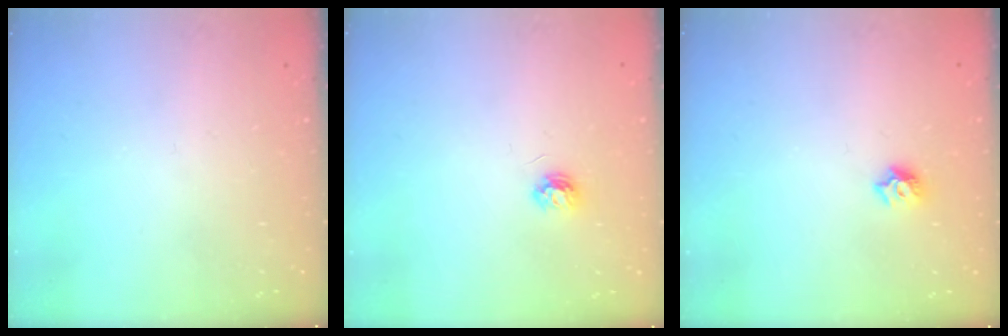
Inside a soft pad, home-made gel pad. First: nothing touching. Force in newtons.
{"total": 3.9, "press": 3.8, "slide": 0.5}
{"total": 6.9, "press": 6.8, "slide": 0.9}